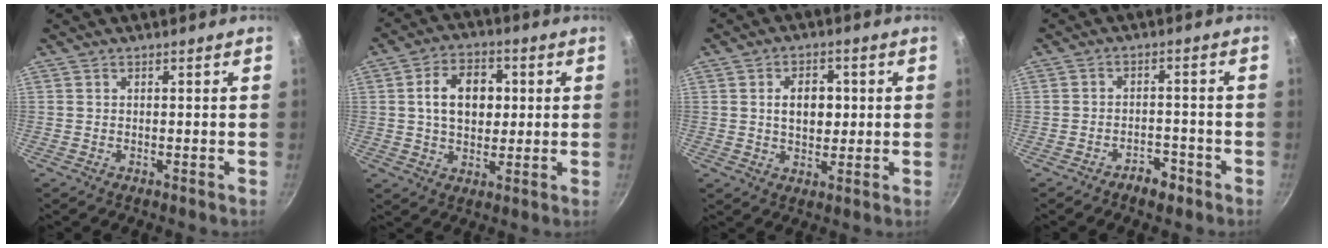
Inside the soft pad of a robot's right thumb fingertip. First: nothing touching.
{"total": 10.8, "force": [1.6, 7.5, 7.6], "torque": [-0.100, 0.008, 0.021]}
{"total": 6.9, "force": [0.9, 4.7, 5.0], "torque": [-0.055, 0.003, 0.013]}
{"total": 3.9, "force": [-2.9, 1.9, 1.7], "torque": [-0.010, 0.029, -0.038]}